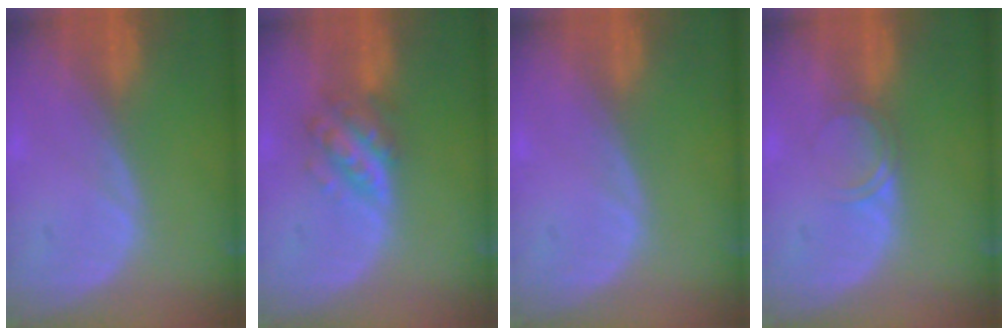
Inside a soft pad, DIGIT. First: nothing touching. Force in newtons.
{"total": 5.5, "press": 5.1, "slide": 2.0}
{"total": 0.0}
{"total": 2.0, "press": 2.0, "slide": 0.2}